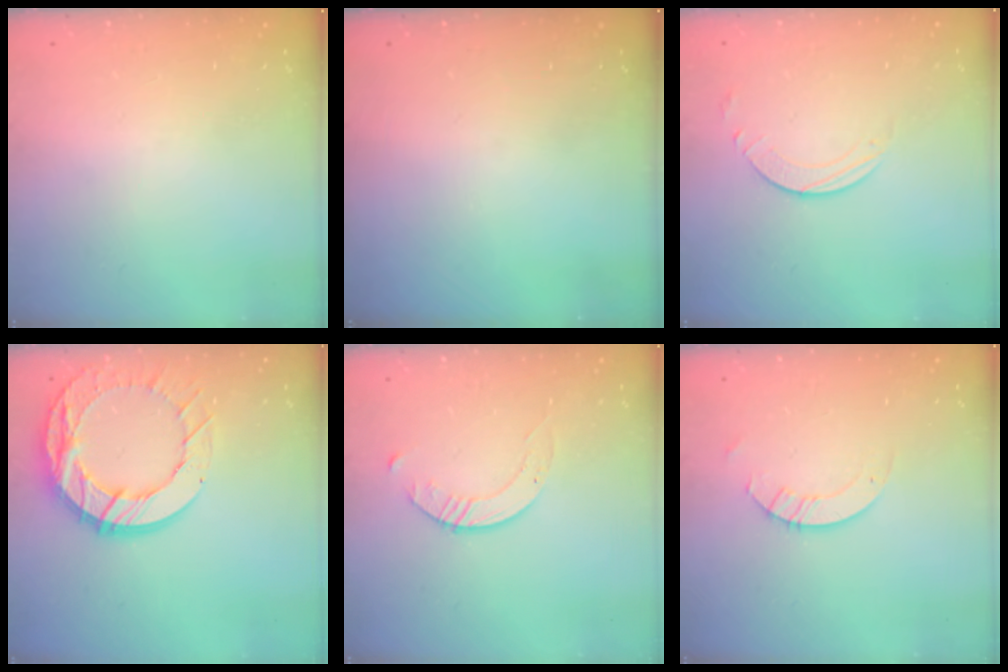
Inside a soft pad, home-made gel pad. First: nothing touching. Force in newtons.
{"total": 0.0}
{"total": 3.2, "press": 3.2, "slide": 0.3}
{"total": 18.3, "press": 18.3, "slide": 1.6}
{"total": 2.8, "press": 2.8, "slide": 0.3}
{"total": 2.6, "press": 2.6, "slide": 0.2}